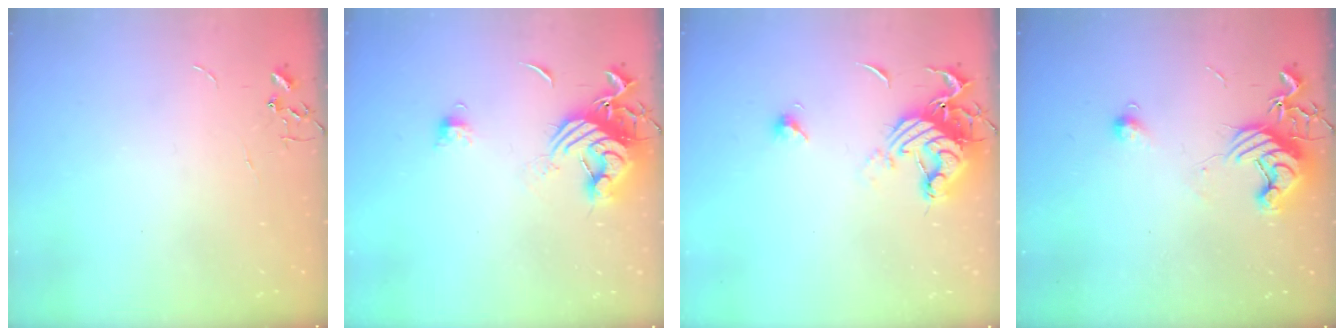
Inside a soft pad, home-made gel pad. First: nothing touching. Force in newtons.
{"total": 12.9, "press": 12.8, "slide": 1.5}
{"total": 14.0, "press": 14.0, "slide": 1.1}
{"total": 11.3, "press": 11.3, "slide": 0.9}